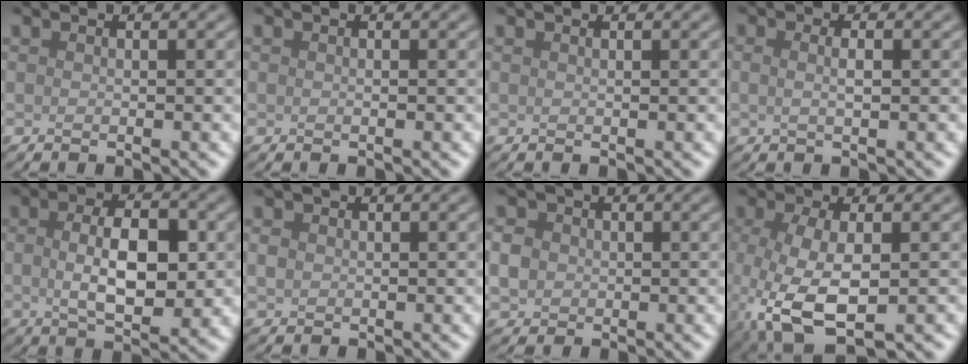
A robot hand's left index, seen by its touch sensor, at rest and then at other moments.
{"total": 0.0}
{"total": 0.0}
{"total": 1.8, "force": [0.3, 0.7, 1.7], "torque": [-0.015, -0.004, -0.006]}
{"total": 6.5, "force": [0.1, 2.9, 5.8], "torque": [-0.103, -0.001, -0.001]}
{"total": 1.1, "force": [0.1, 1.0, 0.5], "torque": [-0.008, 0.001, -0.002]}
{"total": 2.8, "force": [0.0, 2.5, 1.1], "torque": [-0.020, 0.006, -0.001]}
{"total": 8.1, "force": [-2.9, 3.4, 6.7], "torque": [-0.159, -0.019, -0.050]}